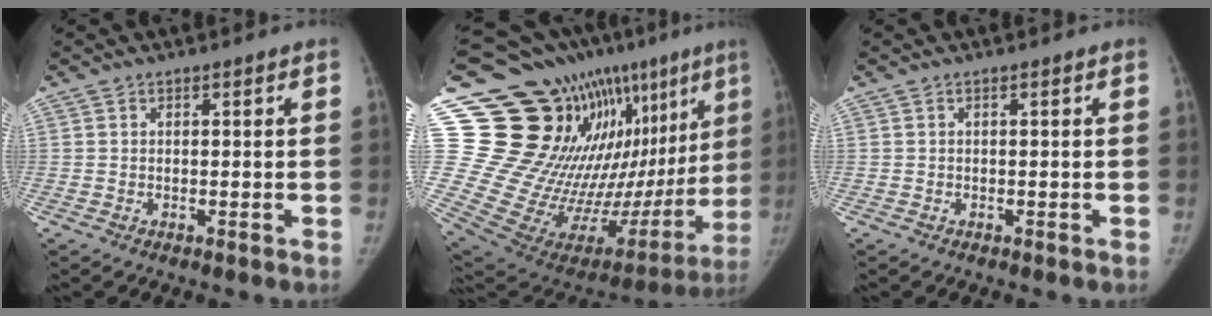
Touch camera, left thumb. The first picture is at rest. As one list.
[{"total": 33.1, "force": [18.3, 13.6, 24.1], "torque": [-0.336, -0.056, 0.316]}, {"total": 0.0}]